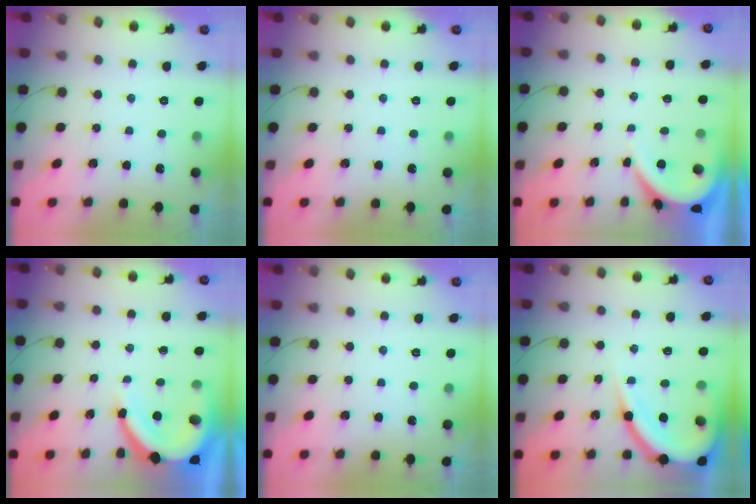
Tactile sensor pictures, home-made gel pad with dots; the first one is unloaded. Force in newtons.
{"total": 0.0}
{"total": 3.5, "press": 3.5, "slide": 0.4}
{"total": 10.4, "press": 10.4, "slide": 1.3}
{"total": 0.0}
{"total": 12.9, "press": 12.9, "slide": 1.4}